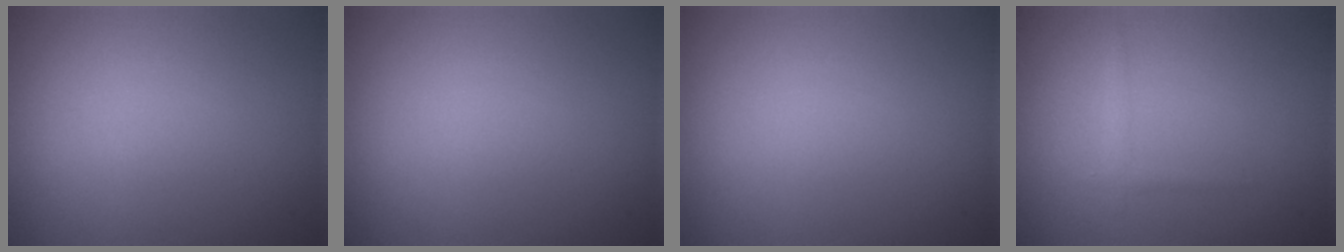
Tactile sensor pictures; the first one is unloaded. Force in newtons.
{"total": 0.0}
{"total": 0.0}
{"total": 0.8, "press": 0.8, "slide": 0.1}